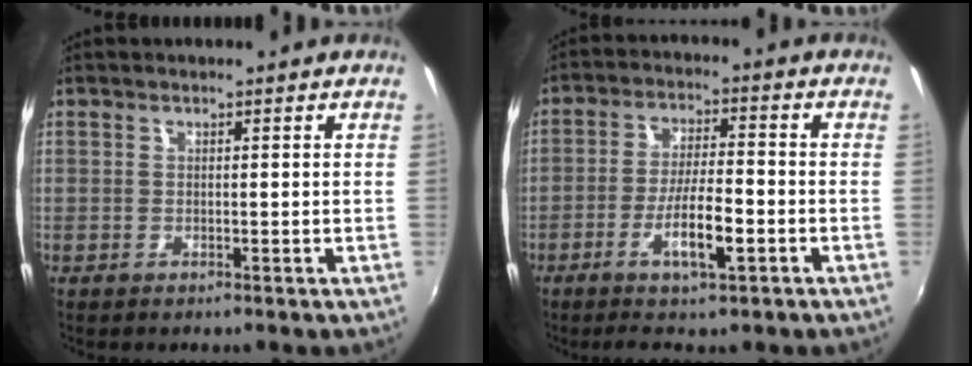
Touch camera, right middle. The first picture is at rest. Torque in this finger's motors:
{"motor_torque": [1.07, -1.07, 0.40, 0.17]}